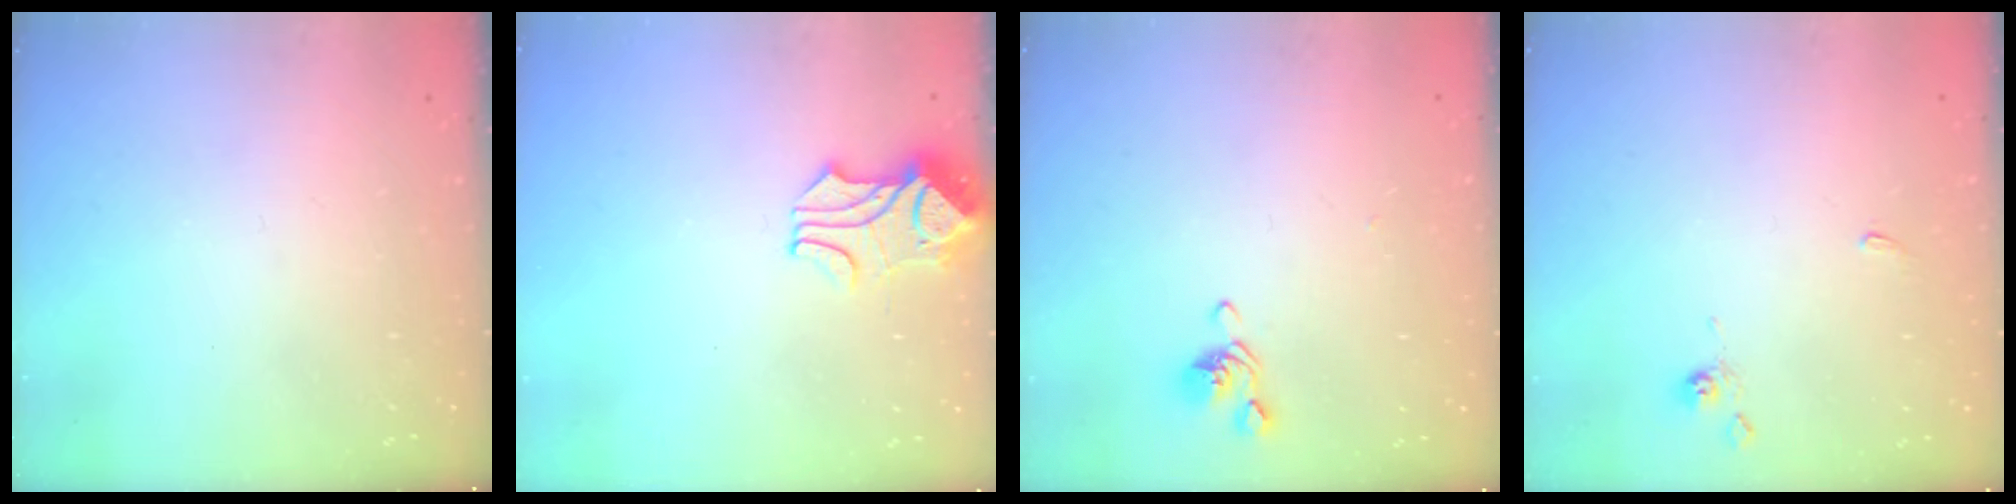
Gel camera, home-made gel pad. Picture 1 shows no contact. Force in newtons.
{"total": 1.9, "press": 1.5, "slide": 1.2}
{"total": 0.0}
{"total": 0.7, "press": 0.5, "slide": 0.5}